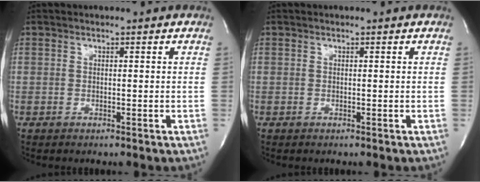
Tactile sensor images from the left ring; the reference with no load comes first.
{"total": 0.0}